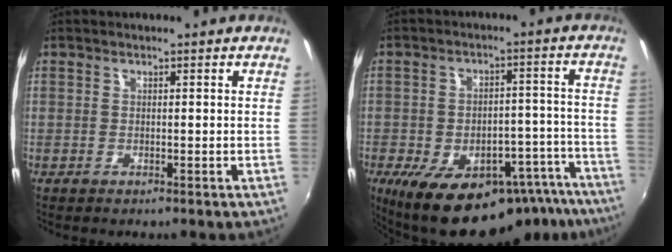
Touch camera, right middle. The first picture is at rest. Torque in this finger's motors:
{"motor_torque": [1.45, -0.69, 0.96, 0.21]}